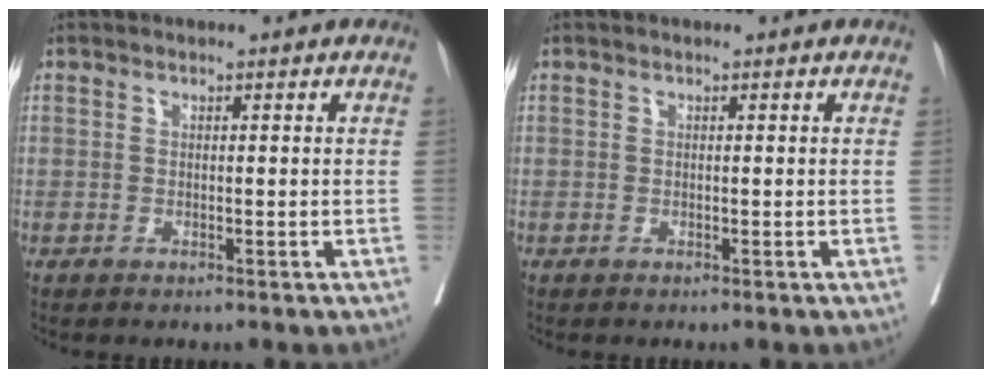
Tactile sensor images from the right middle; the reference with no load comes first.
{"total": 0.0}